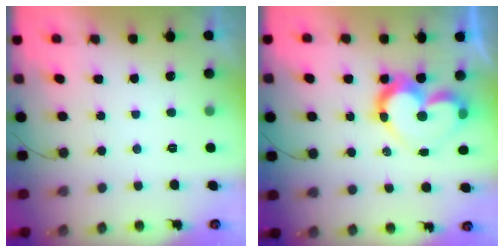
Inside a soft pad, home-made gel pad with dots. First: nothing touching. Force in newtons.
{"total": 12.9, "press": 12.9, "slide": 1.5}